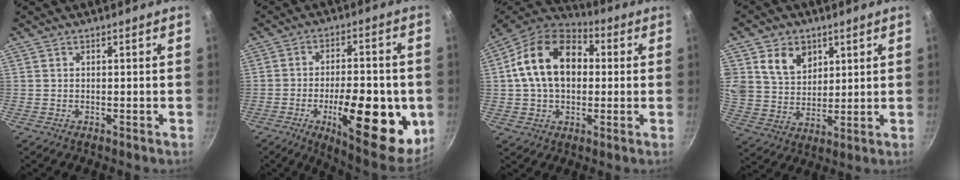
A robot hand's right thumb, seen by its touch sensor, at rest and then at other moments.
{"total": 22.2, "force": [-5.5, 8.7, 19.7], "torque": [-0.243, 0.002, -0.072]}
{"total": 17.6, "force": [2.2, 12.2, 12.4], "torque": [-0.185, 0.031, 0.020]}
{"total": 11.1, "force": [4.8, 8.5, 5.2], "torque": [-0.069, -0.022, 0.093]}